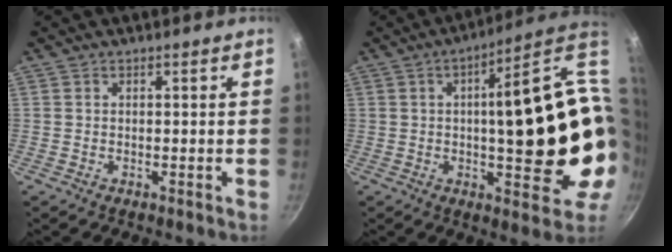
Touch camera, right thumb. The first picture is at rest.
{"total": 23.8, "force": [0.7, 8.2, 22.3], "torque": [-0.266, 0.007, 0.019]}